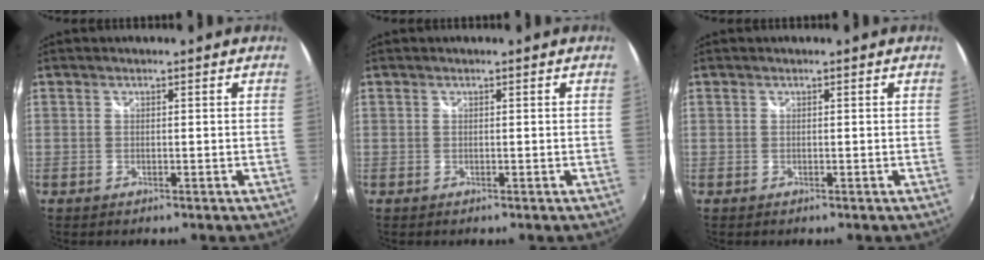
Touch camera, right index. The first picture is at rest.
{"total": 0.0}
{"total": 0.0}